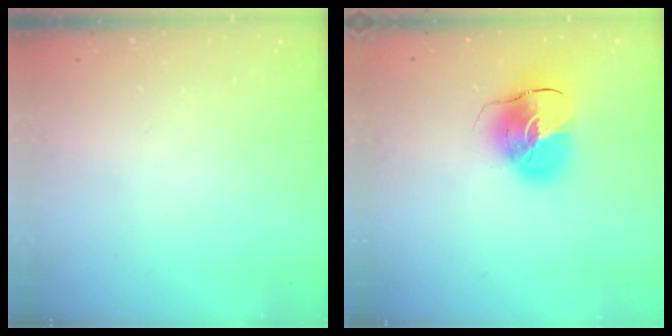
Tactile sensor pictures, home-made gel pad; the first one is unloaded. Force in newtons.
{"total": 13.9, "press": 13.8, "slide": 2.1}